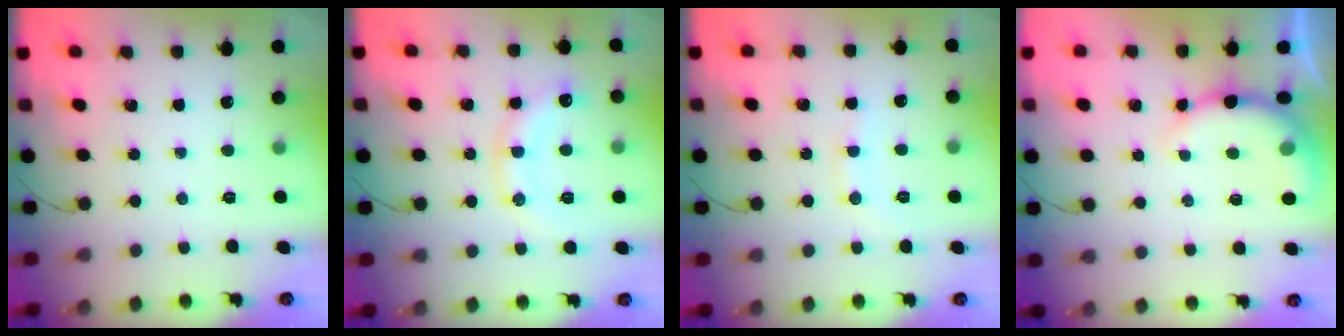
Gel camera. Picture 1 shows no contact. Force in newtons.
{"total": 12.8, "press": 12.8, "slide": 0.3}
{"total": 6.2, "press": 6.1, "slide": 1.1}
{"total": 8.5, "press": 8.3, "slide": 1.5}